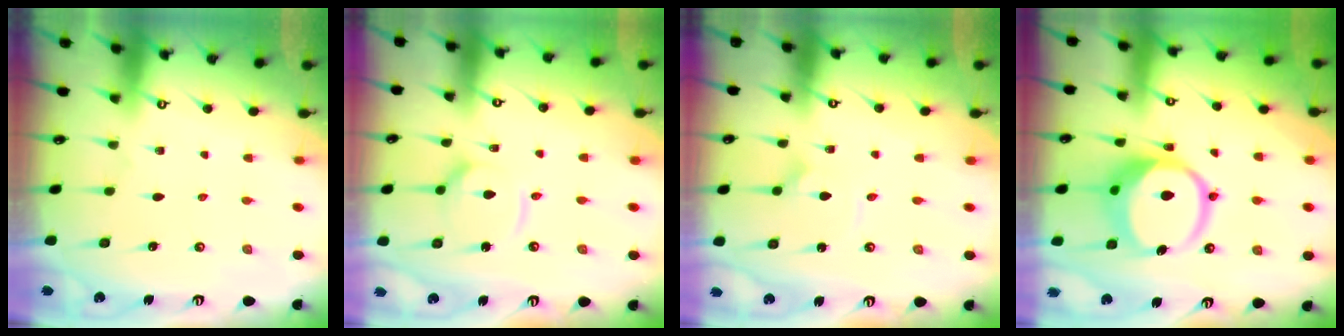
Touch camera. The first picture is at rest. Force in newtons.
{"total": 8.4, "press": 8.4, "slide": 0.7}
{"total": 2.7, "press": 2.7, "slide": 0.1}
{"total": 12.6, "press": 12.6, "slide": 1.5}